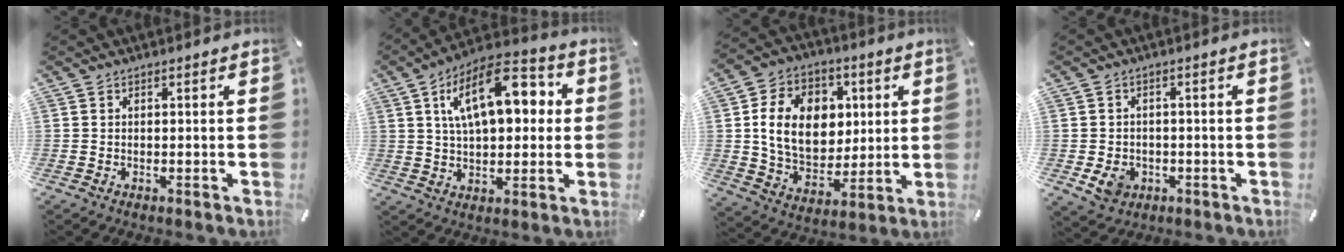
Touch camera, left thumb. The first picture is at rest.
{"total": 16.6, "force": [5.4, 8.9, 12.9], "torque": [-0.208, -0.001, 0.090]}
{"total": 16.3, "force": [3.0, 12.9, 9.5], "torque": [-0.173, 0.006, 0.058]}
{"total": 5.4, "force": [-1.7, 4.7, 2.2], "torque": [-0.032, 0.005, -0.030]}